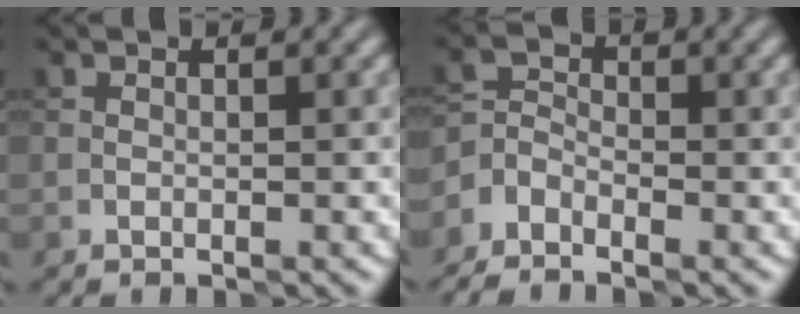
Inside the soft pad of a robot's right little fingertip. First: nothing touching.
{"total": 2.7, "force": [-2.2, 1.4, 0.8], "torque": [-0.017, 0.005, -0.055]}